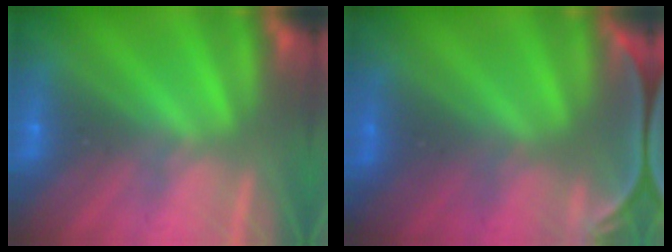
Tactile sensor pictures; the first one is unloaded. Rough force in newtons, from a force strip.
{"total": 7.4}